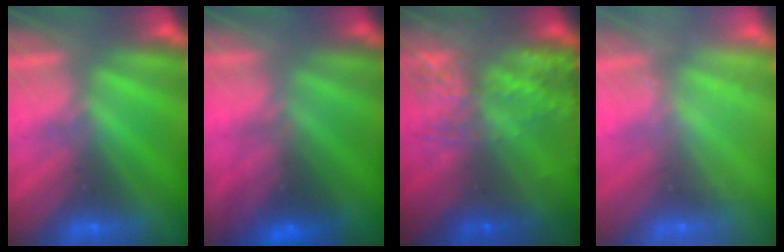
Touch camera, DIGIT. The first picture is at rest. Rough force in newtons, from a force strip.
{"total": 2.3}
{"total": 8.6}
{"total": 2.2}